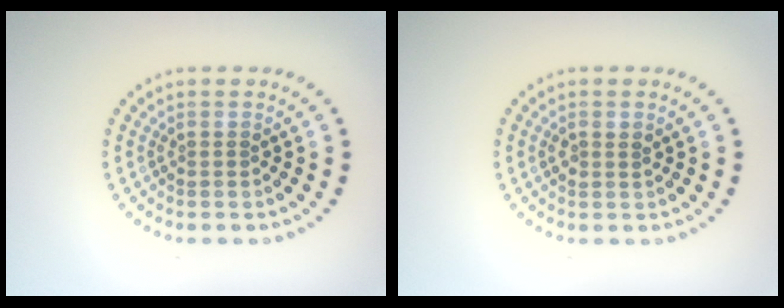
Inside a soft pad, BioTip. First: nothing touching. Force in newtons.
{"total": 1.0, "press": 0.9, "slide": 0.4}